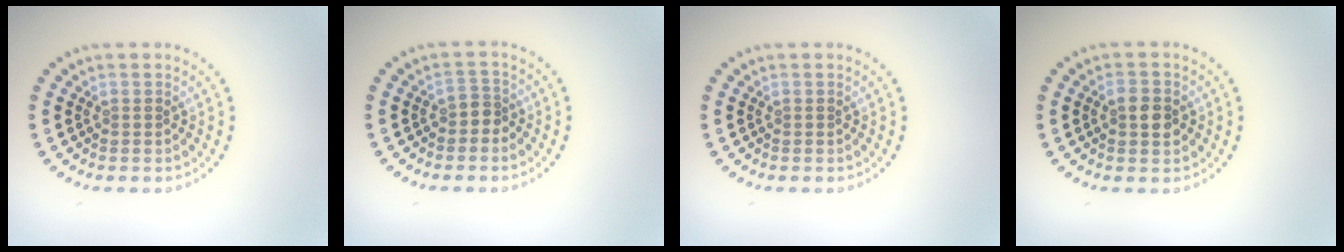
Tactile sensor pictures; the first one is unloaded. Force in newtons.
{"total": 1.4, "press": 1.1, "slide": 0.9}
{"total": 0.0}
{"total": 2.6, "press": 2.6, "slide": 0.1}